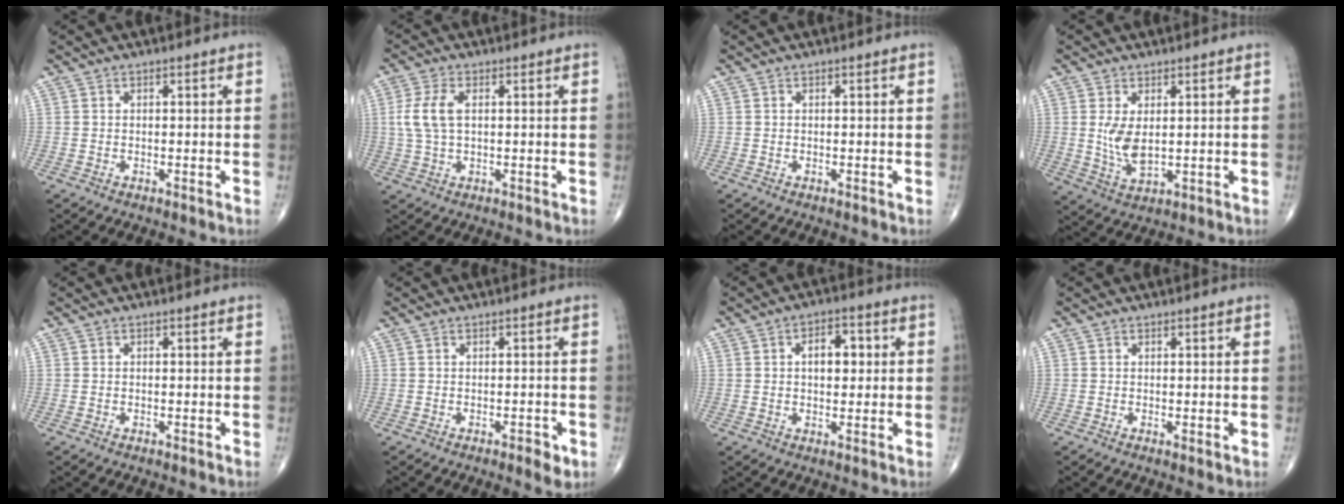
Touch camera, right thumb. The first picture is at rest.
{"total": 6.0, "force": [0.9, 3.2, 5.1], "torque": [-0.124, 0.007, 0.018]}
{"total": 0.0}
{"total": 5.9, "force": [0.9, 2.9, 5.0], "torque": [-0.093, -0.015, 0.028]}
{"total": 0.0}
{"total": 2.4, "force": [-1.1, 0.9, 2.0], "torque": [-0.023, -0.002, -0.014]}
{"total": 6.3, "force": [1.2, 3.7, 4.9], "torque": [-0.054, 0.009, 0.015]}
{"total": 0.7, "force": [0.0, 0.2, 0.7], "torque": [-0.015, -0.004, -0.001]}